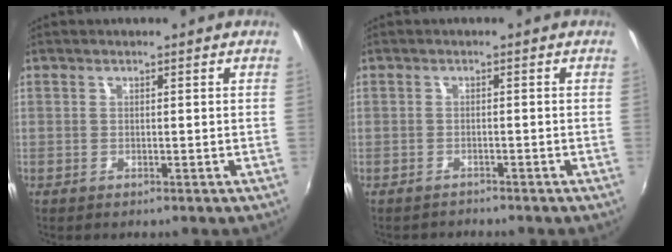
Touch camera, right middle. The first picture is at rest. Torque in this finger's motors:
{"motor_torque": [-0.27, -0.11, -0.10, -0.03]}